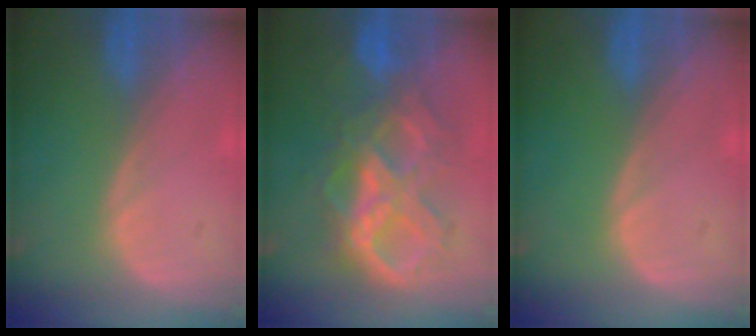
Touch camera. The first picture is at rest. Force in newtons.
{"total": 10.5, "press": 10.4, "slide": 1.3}
{"total": 0.0}